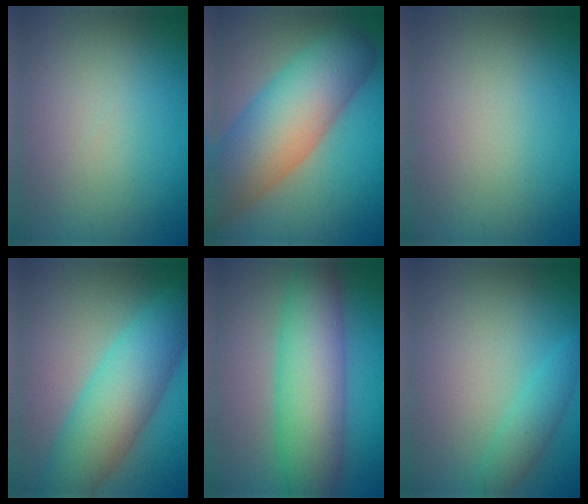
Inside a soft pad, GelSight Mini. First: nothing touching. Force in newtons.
{"total": 10.8, "press": 10.8, "slide": 0.5}
{"total": 0.0}
{"total": 8.0, "press": 8.0, "slide": 0.1}
{"total": 8.2, "press": 8.2, "slide": 0.3}
{"total": 2.0, "press": 2.0, "slide": 0.0}